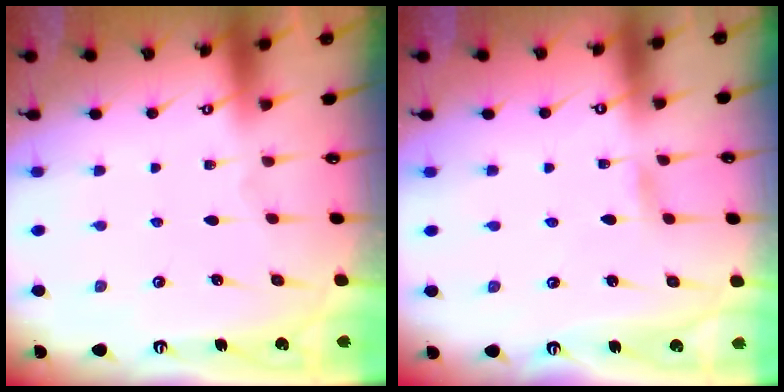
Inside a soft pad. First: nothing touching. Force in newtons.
{"total": 1.7, "press": 1.7, "slide": 0.1}